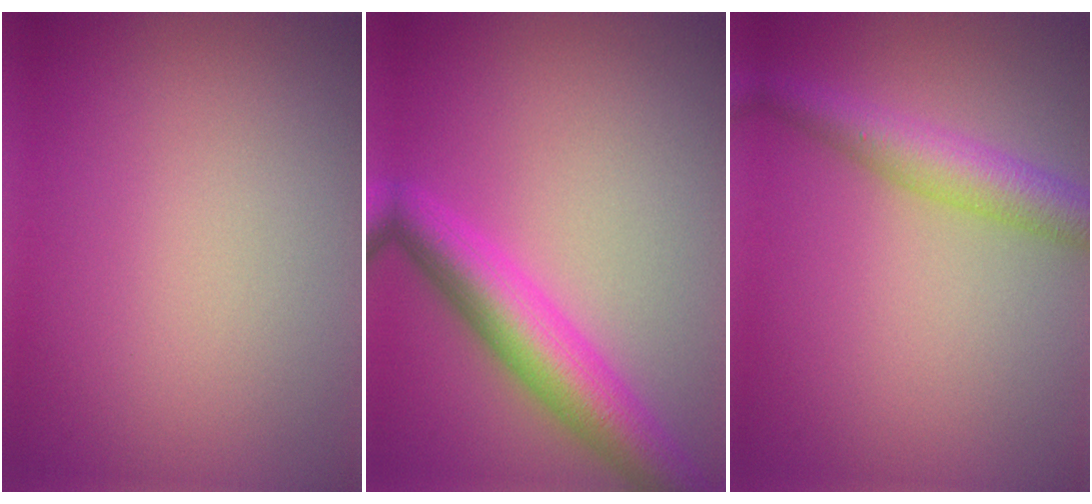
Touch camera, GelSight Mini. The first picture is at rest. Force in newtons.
{"total": 6.2, "press": 6.2, "slide": 0.3}
{"total": 4.2, "press": 4.2, "slide": 0.1}